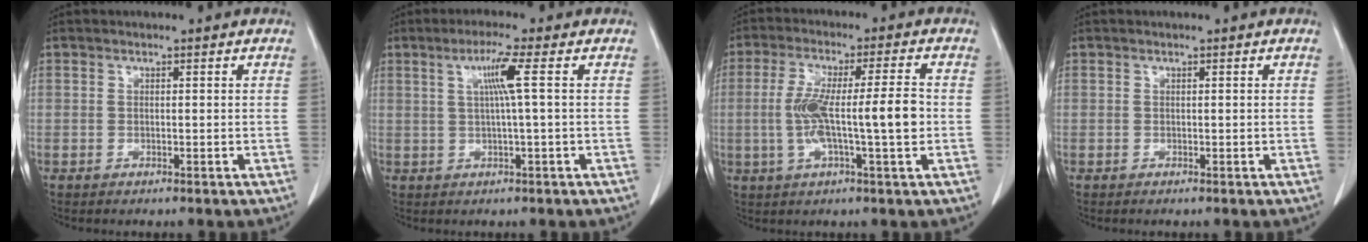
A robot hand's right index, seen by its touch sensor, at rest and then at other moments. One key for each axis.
{"total": 4.6, "fx": 1.1, "fy": -1.0, "fz": 4.4, "tx": -0.086, "ty": 0.005, "tz": 0.022}
{"total": 10.9, "fx": -1.0, "fy": 0.6, "fz": 10.8, "tx": -0.200, "ty": 0.011, "tz": -0.020}
{"total": 0.0}